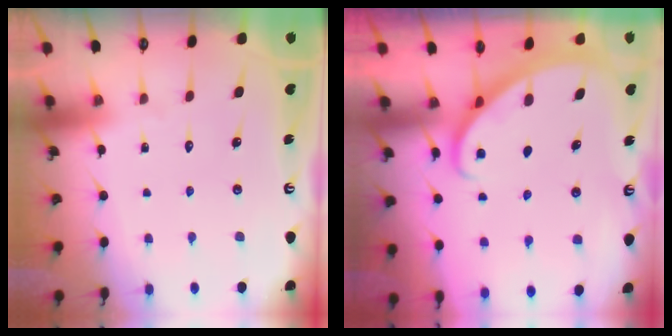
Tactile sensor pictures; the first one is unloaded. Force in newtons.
{"total": 2.2, "press": 2.2, "slide": 0.2}